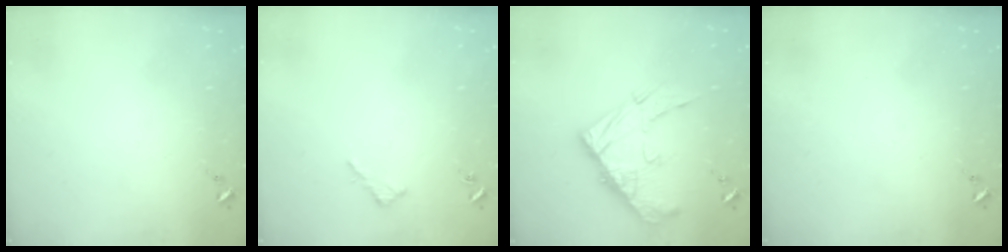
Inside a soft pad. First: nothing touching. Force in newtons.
{"total": 2.6, "press": 2.6, "slide": 0.2}
{"total": 15.6, "press": 15.5, "slide": 1.4}
{"total": 0.0}